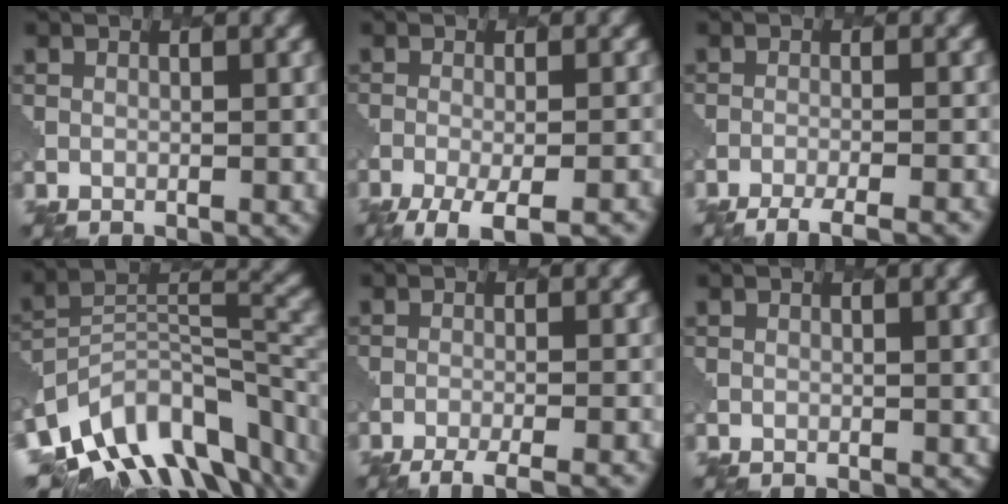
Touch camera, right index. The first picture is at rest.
{"total": 6.3, "force": [-4.1, 1.7, 4.5], "torque": [-0.067, -0.009, -0.067]}
{"total": 5.3, "force": [-4.6, 0.9, 2.5], "torque": [-0.033, -0.007, -0.073]}
{"total": 11.3, "force": [-7.0, 6.3, 6.3], "torque": [-0.115, 0.010, -0.127]}
{"total": 4.7, "force": [-3.9, 0.8, 2.6], "torque": [-0.033, -0.010, -0.065]}
{"total": 0.5, "force": [0.1, 0.4, 0.3], "torque": [-0.002, -0.004, 0.003]}